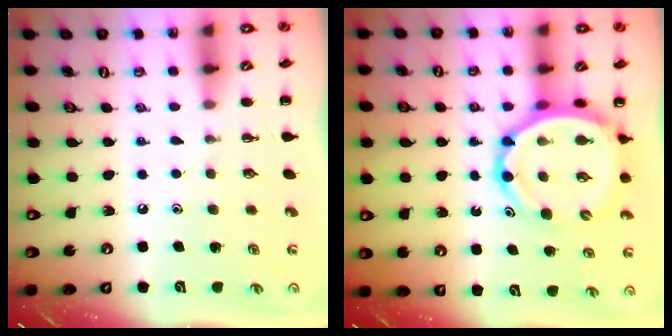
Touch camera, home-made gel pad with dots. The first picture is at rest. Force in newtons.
{"total": 12.2, "press": 11.6, "slide": 3.7}